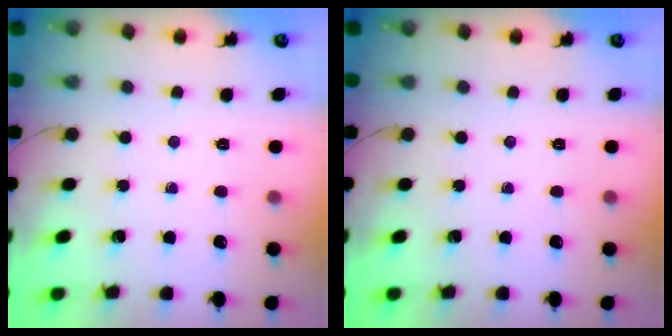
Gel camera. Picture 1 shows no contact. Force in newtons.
{"total": 0.0}